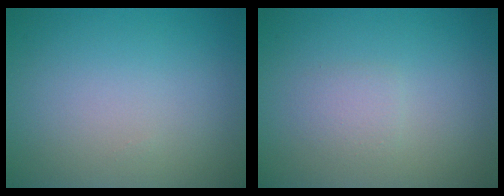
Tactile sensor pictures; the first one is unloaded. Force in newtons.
{"total": 1.3, "press": 1.3, "slide": 0.1}